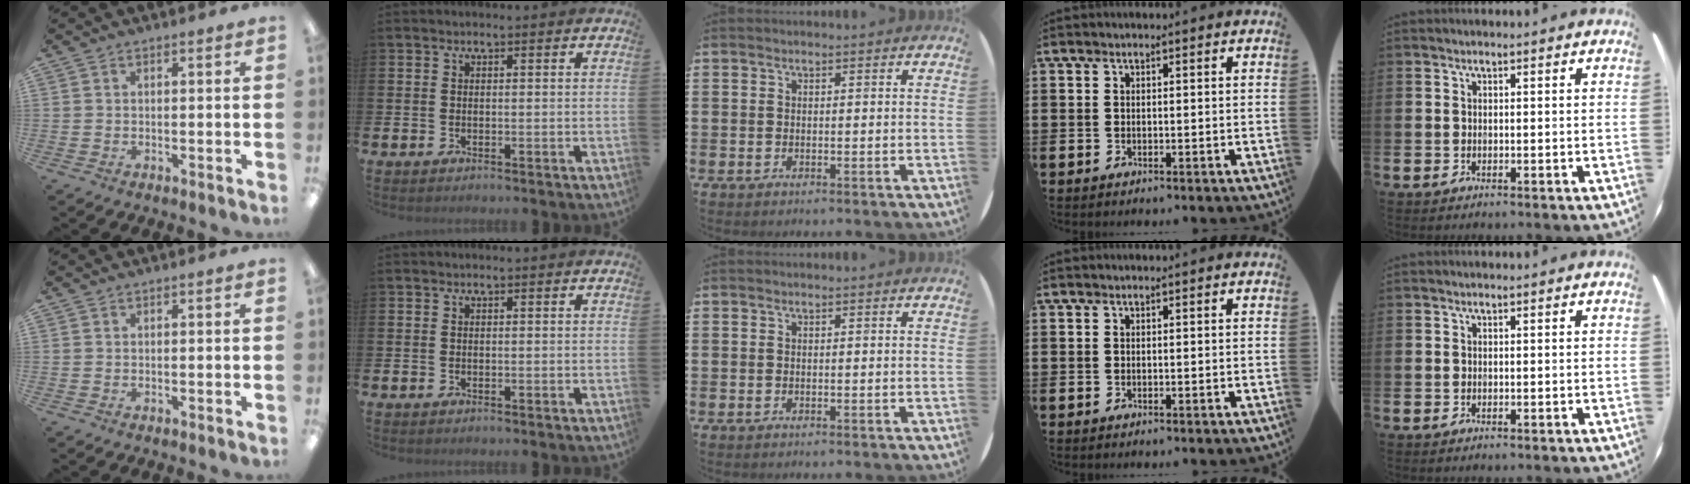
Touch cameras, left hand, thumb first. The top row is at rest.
{}